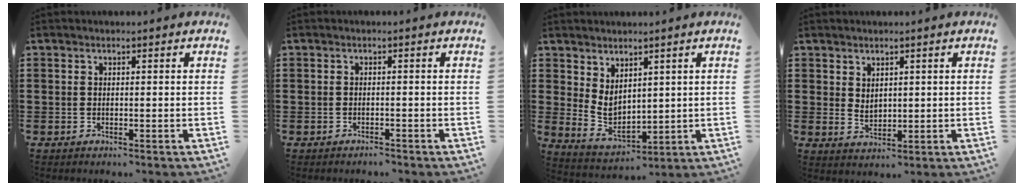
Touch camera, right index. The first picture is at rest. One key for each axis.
{"total": 0.9, "fx": -0.9, "fy": 0.1, "fz": 0.1, "tx": -0.004, "ty": 0.000, "tz": -0.019}
{"total": 4.3, "fx": 2.5, "fy": 2.7, "fz": 2.2, "tx": -0.059, "ty": -0.009, "tz": 0.046}
{"total": 2.2, "fx": 1.4, "fy": 1.5, "fz": 0.9, "tx": -0.021, "ty": 0.006, "tz": 0.027}